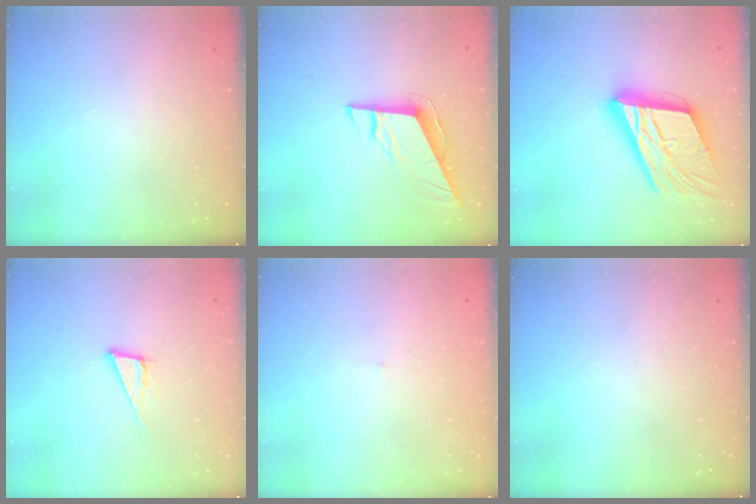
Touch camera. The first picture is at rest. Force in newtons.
{"total": 9.3, "press": 9.2, "slide": 1.3}
{"total": 25.1, "press": 24.8, "slide": 4.1}
{"total": 9.8, "press": 9.2, "slide": 3.3}
{"total": 3.0, "press": 3.0, "slide": 0.2}
{"total": 0.0}